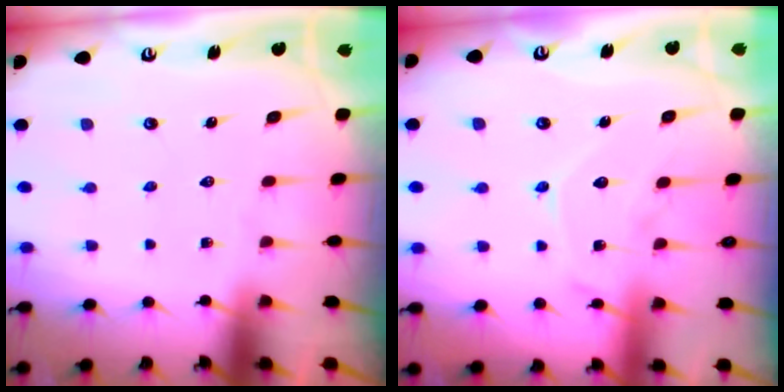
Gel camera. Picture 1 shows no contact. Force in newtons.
{"total": 10.8, "press": 10.8, "slide": 0.8}